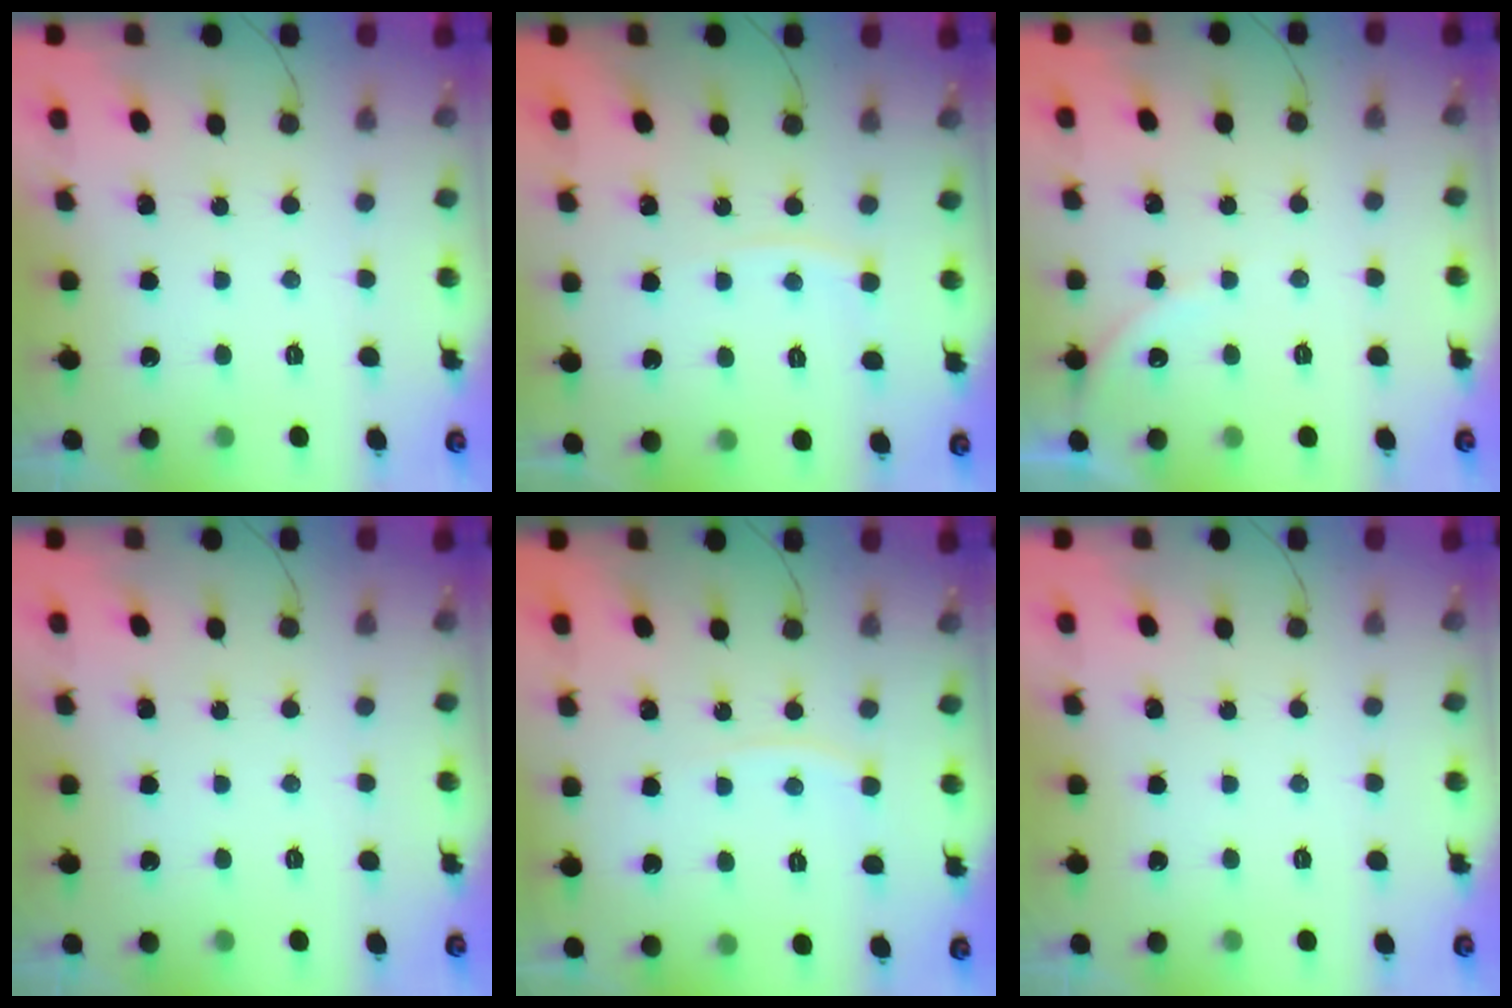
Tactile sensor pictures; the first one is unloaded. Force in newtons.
{"total": 2.5, "press": 2.5, "slide": 0.4}
{"total": 3.8, "press": 3.7, "slide": 0.6}
{"total": 0.0}
{"total": 3.5, "press": 3.5, "slide": 0.5}
{"total": 0.0}